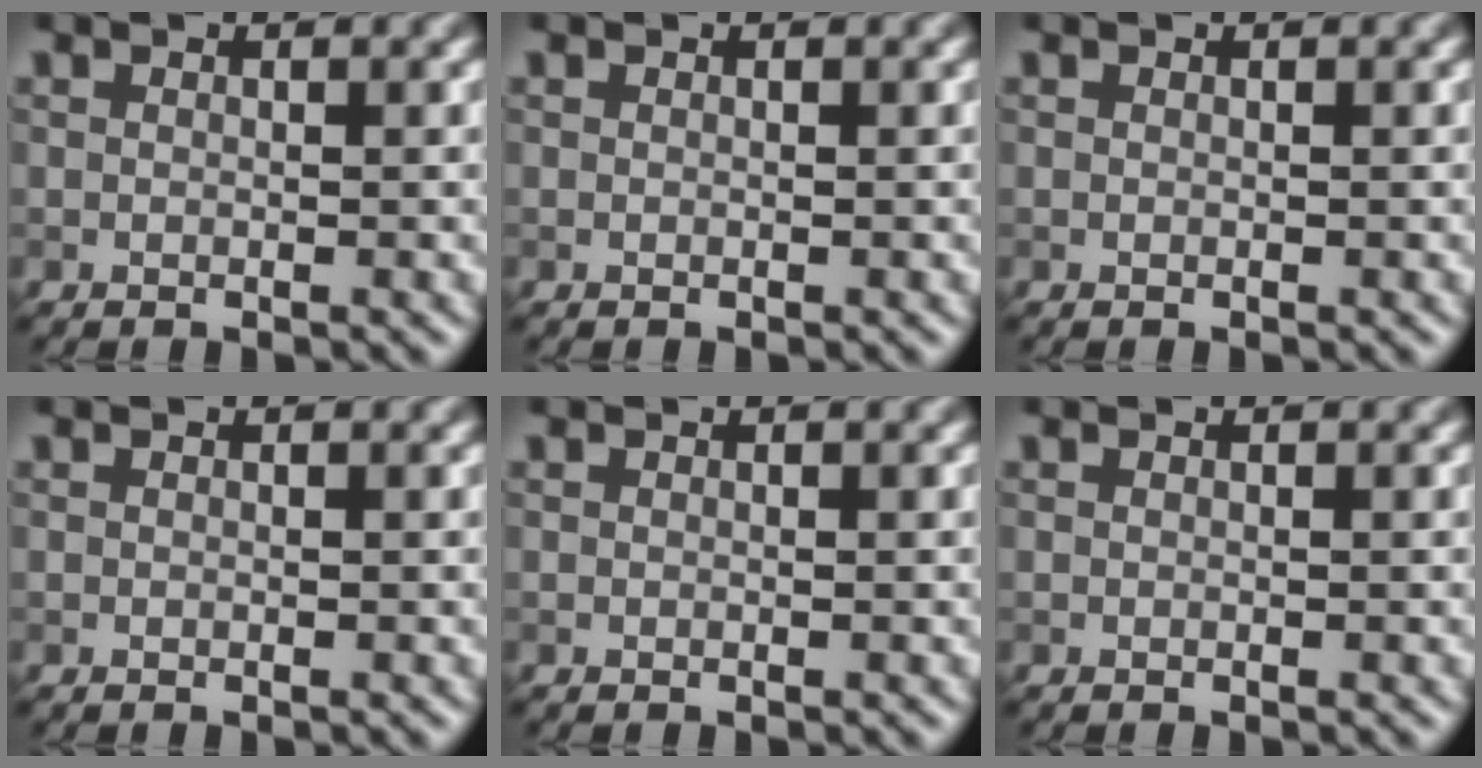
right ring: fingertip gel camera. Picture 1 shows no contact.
{"total": 0.0}
{"total": 0.0}
{"total": 0.0}
{"total": 0.0}
{"total": 0.0}